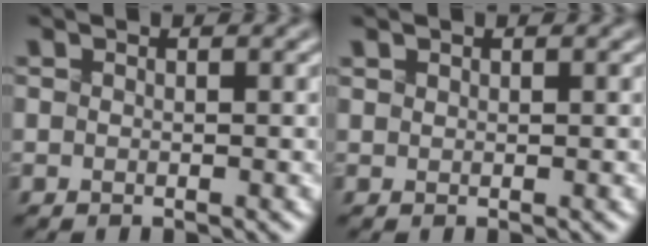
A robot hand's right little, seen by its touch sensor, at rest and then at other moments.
{"total": 1.3, "force": [0.9, 0.8, 0.5], "torque": [-0.024, 0.010, 0.022]}